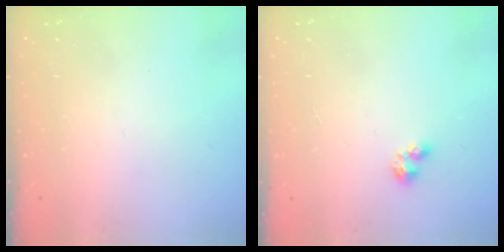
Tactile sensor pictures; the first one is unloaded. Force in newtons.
{"total": 2.4, "press": 2.4, "slide": 0.4}